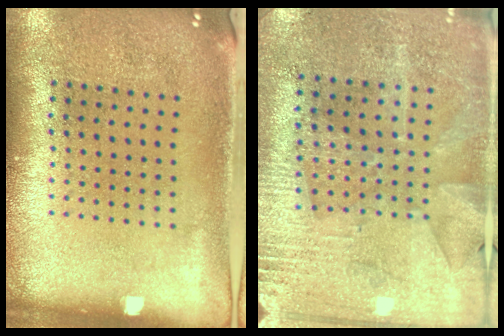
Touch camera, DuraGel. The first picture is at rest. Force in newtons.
{"total": 2.8, "press": 2.7, "slide": 0.7}